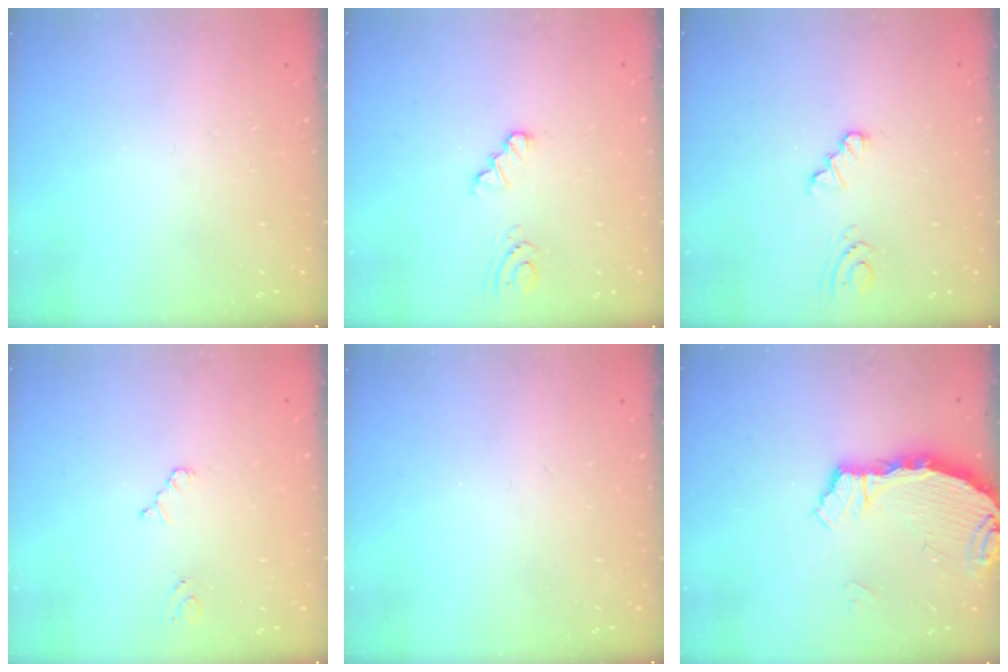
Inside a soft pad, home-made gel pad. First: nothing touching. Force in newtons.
{"total": 1.2, "press": 1.2, "slide": 0.2}
{"total": 1.4, "press": 1.4, "slide": 0.2}
{"total": 2.5, "press": 2.5, "slide": 0.4}
{"total": 0.0}
{"total": 3.2, "press": 3.2, "slide": 0.3}